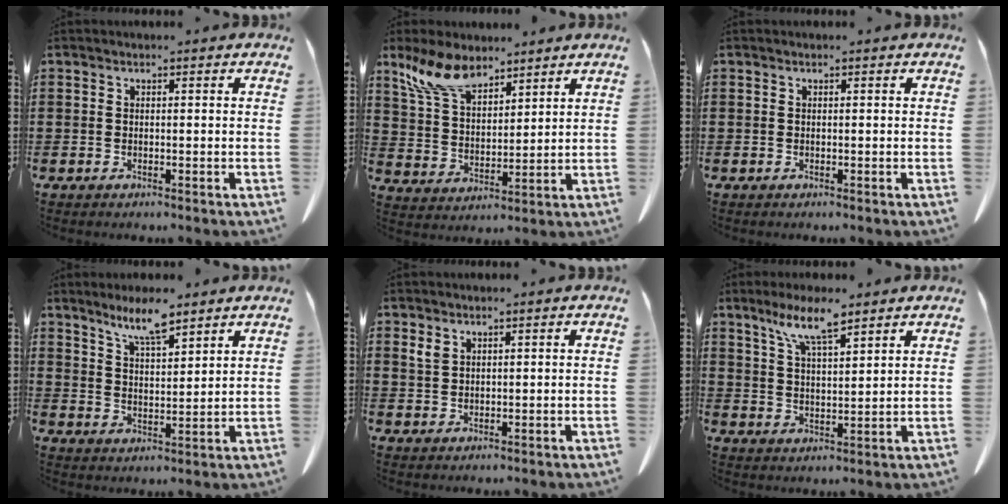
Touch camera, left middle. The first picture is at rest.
{"total": 9.1, "force": [7.0, 3.7, 4.5], "torque": [-0.113, -0.010, 0.134]}
{"total": 0.0}
{"total": 6.9, "force": [5.7, 1.0, 3.8], "torque": [-0.089, -0.016, 0.104]}
{"total": 2.0, "force": [1.4, 1.1, 0.8], "torque": [-0.021, 0.001, 0.029]}
{"total": 7.8, "force": [5.8, 1.3, 5.2], "torque": [-0.116, -0.011, 0.103]}